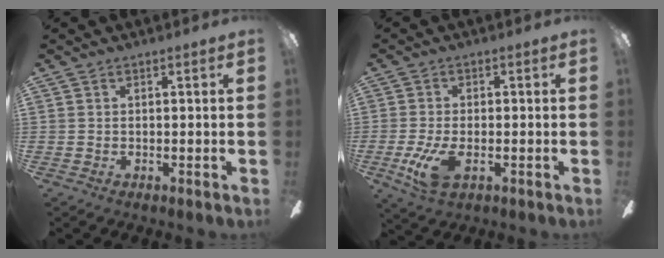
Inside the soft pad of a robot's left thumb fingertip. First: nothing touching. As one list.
[{"total": 8.8, "force": [-2.6, 4.3, 7.3], "torque": [-0.156, -0.003, -0.044]}]